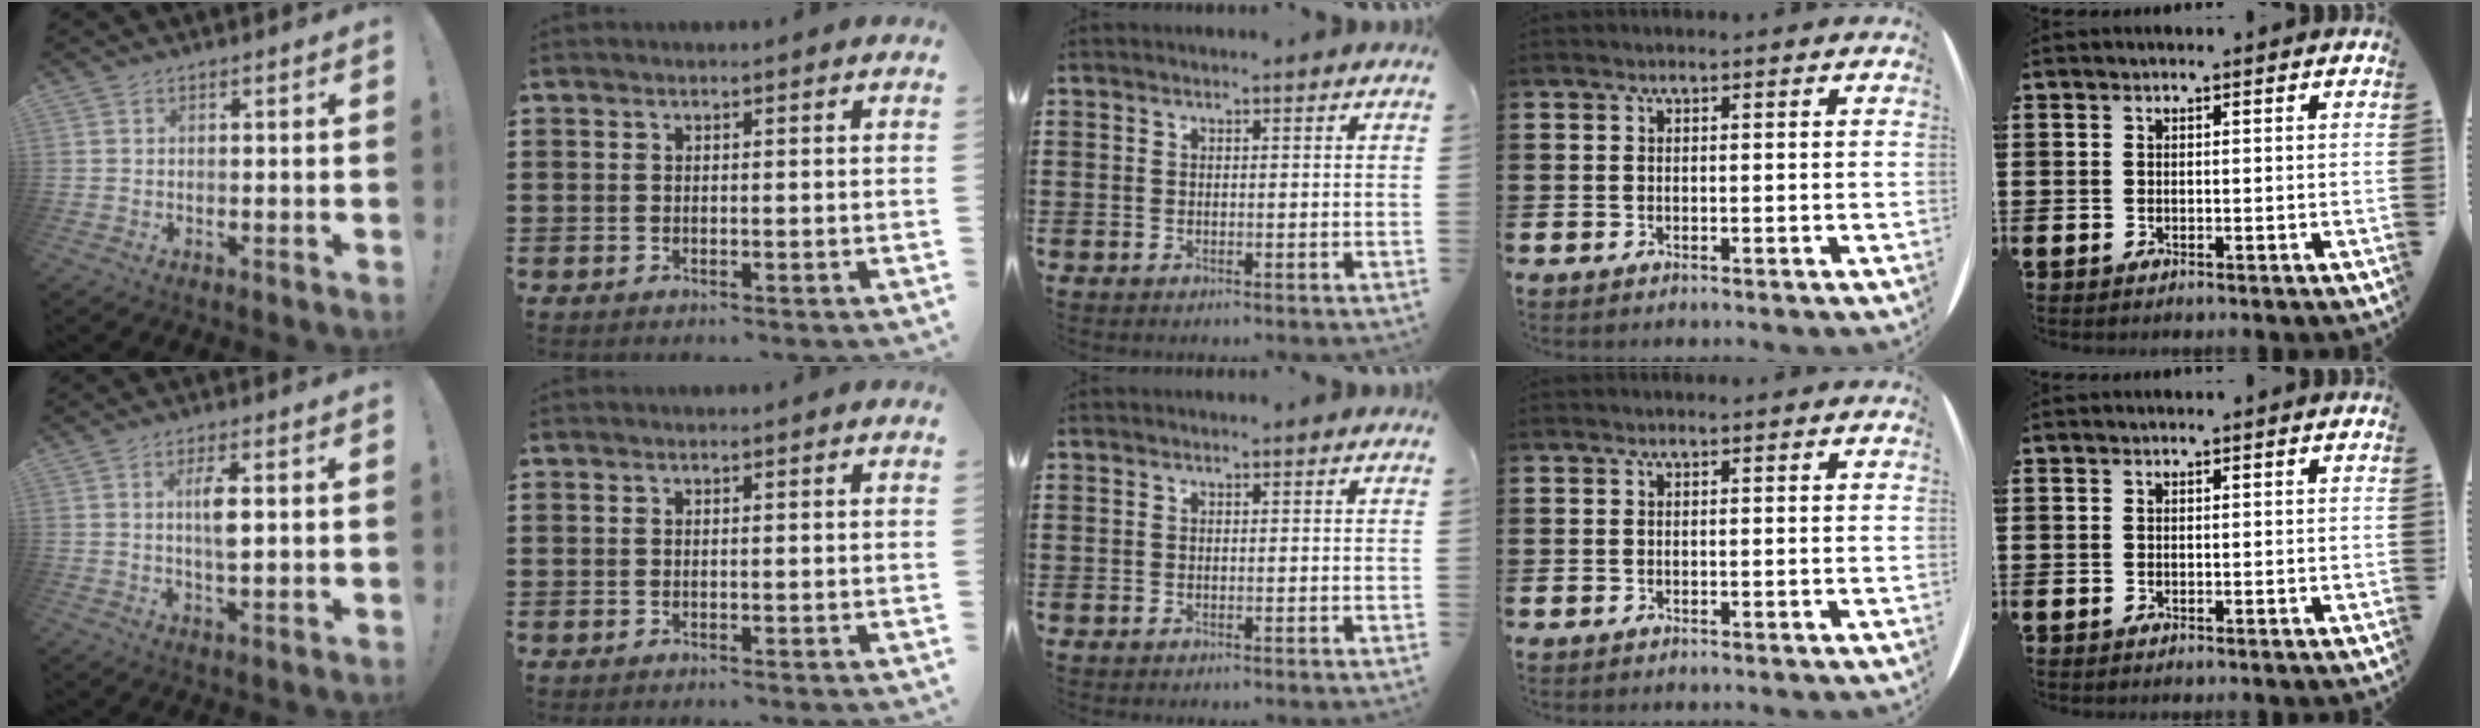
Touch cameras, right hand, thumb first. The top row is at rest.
{"thumb": {"total": 6.0, "force": [1.1, 1.5, 5.6], "torque": [-0.088, -0.010, 0.012]}}